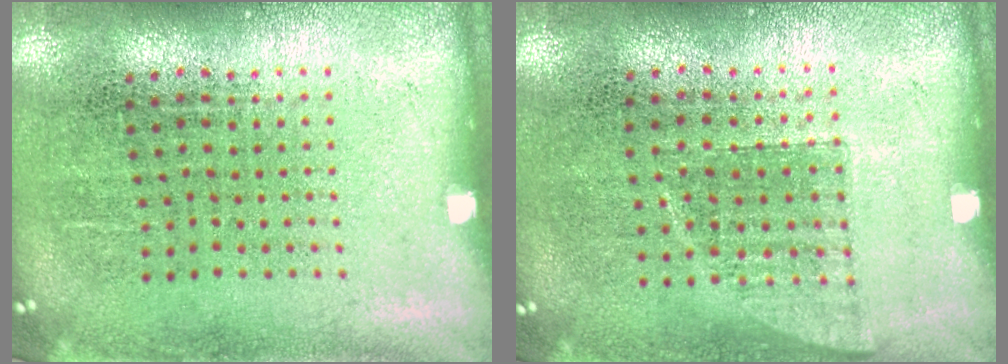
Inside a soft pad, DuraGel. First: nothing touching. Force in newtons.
{"total": 0.8, "press": 0.7, "slide": 0.3}